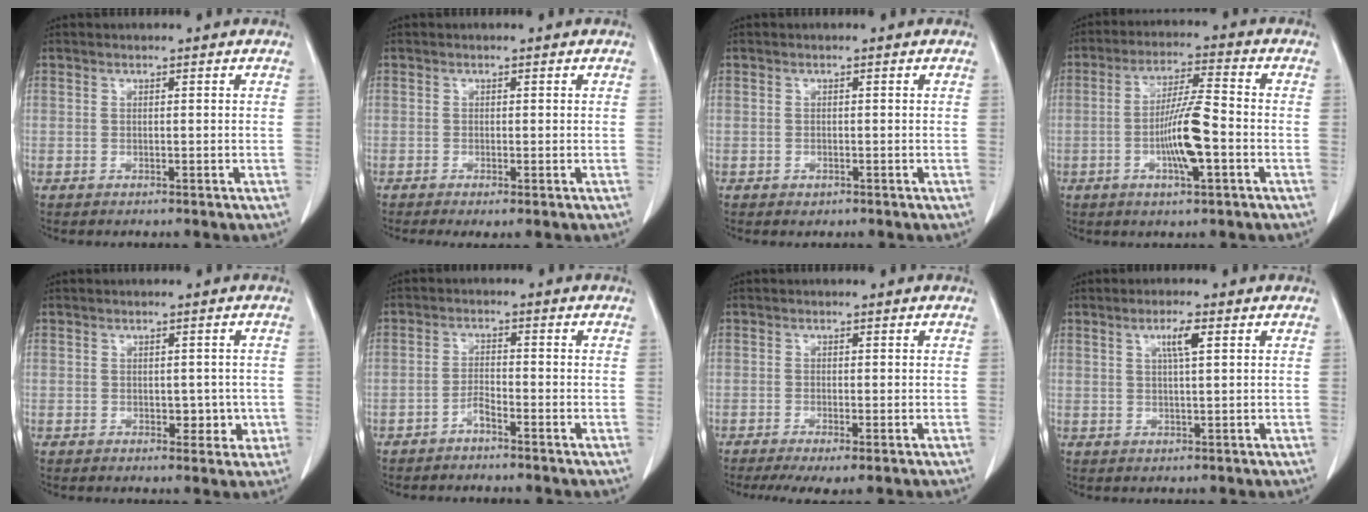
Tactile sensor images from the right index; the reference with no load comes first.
{"total": 1.7, "force": [-0.8, 0.3, 1.5], "torque": [-0.027, -0.005, -0.011]}
{"total": 0.6, "force": [-0.3, 0.5, 0.2], "torque": [-0.005, 0.001, -0.001]}
{"total": 9.0, "force": [-2.4, 0.9, 8.6], "torque": [-0.160, 0.001, -0.046]}
{"total": 3.2, "force": [-0.5, 2.2, 2.3], "torque": [-0.017, 0.005, -0.001]}
{"total": 2.0, "force": [-1.7, 0.2, 1.1], "torque": [-0.021, 0.003, -0.033]}
{"total": 4.5, "force": [-2.9, 0.7, 3.4], "torque": [-0.057, -0.015, -0.046]}
{"total": 3.3, "force": [1.3, 0.2, 3.0], "torque": [-0.054, 0.002, 0.022]}